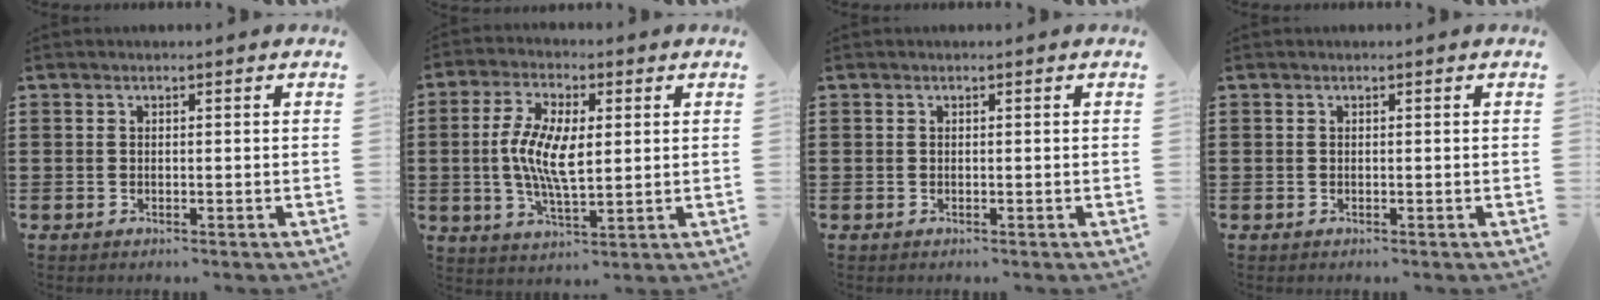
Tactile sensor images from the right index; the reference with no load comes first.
{"total": 8.5, "force": [0.3, 3.4, 7.8], "torque": [-0.165, 0.004, 0.001]}
{"total": 0.0}
{"total": 0.0}